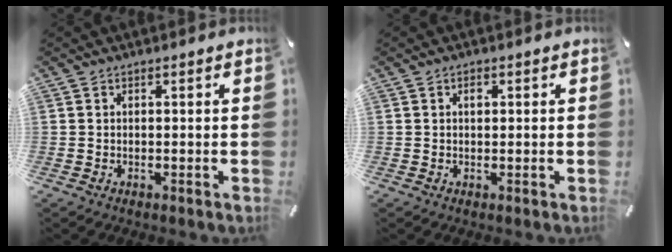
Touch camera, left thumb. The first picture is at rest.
{"total": 1.1, "force": [0.3, 0.8, 0.7], "torque": [-0.008, 0.001, 0.003]}